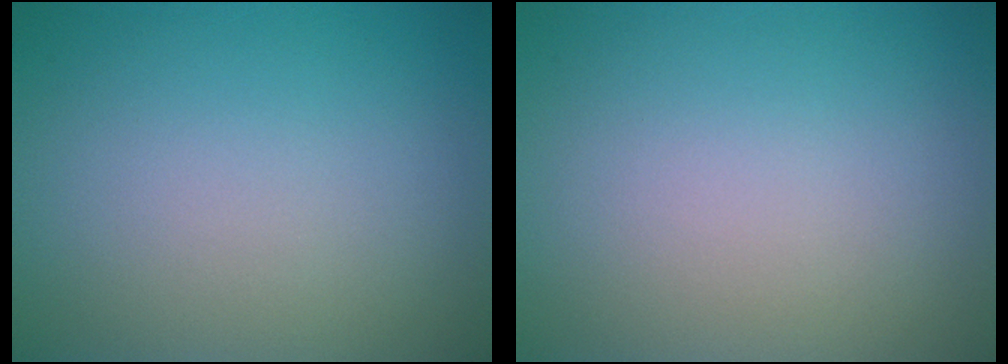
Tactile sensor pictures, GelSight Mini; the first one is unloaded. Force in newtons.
{"total": 0.0}